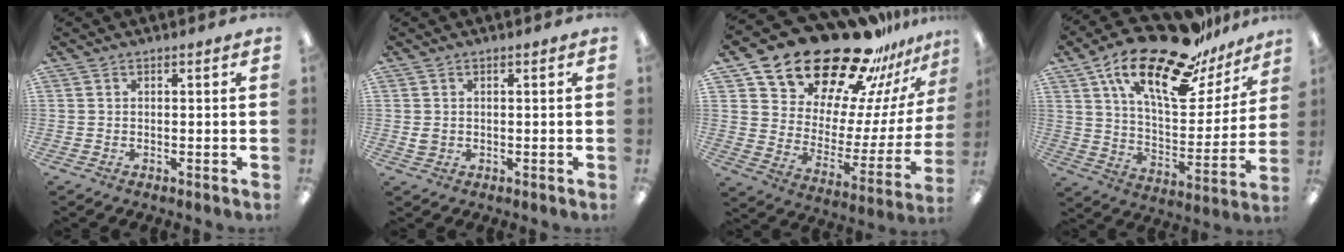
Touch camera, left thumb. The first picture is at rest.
{"total": 1.8, "force": [0.4, 1.5, 0.9], "torque": [-0.010, 0.001, 0.005]}
{"total": 24.6, "force": [21.0, 10.0, 8.3], "torque": [-0.122, -0.164, 0.372]}
{"total": 25.6, "force": [16.9, 9.8, 16.6], "torque": [-0.265, -0.097, 0.281]}